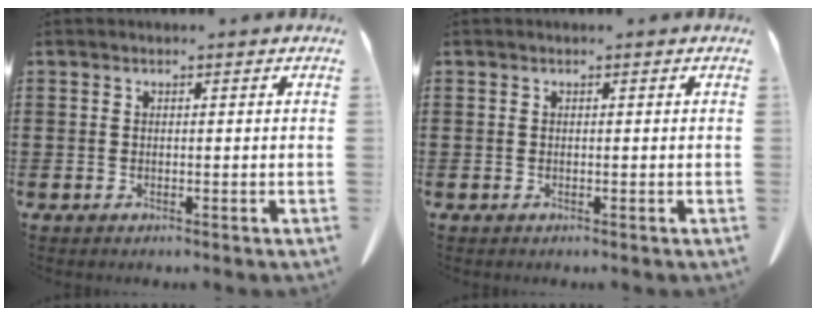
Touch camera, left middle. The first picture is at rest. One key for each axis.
{"total": 0.0}